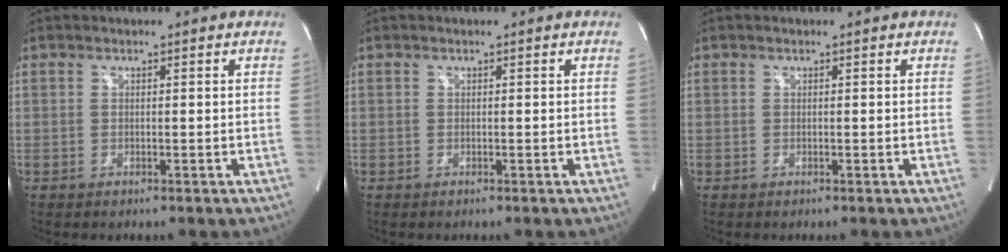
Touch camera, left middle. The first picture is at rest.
{"total": 0.0}
{"total": 0.0}